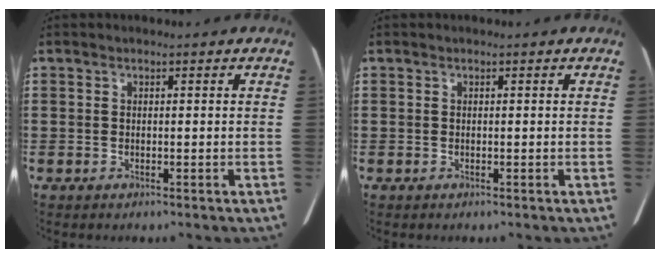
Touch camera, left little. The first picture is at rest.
{"total": 0.0}